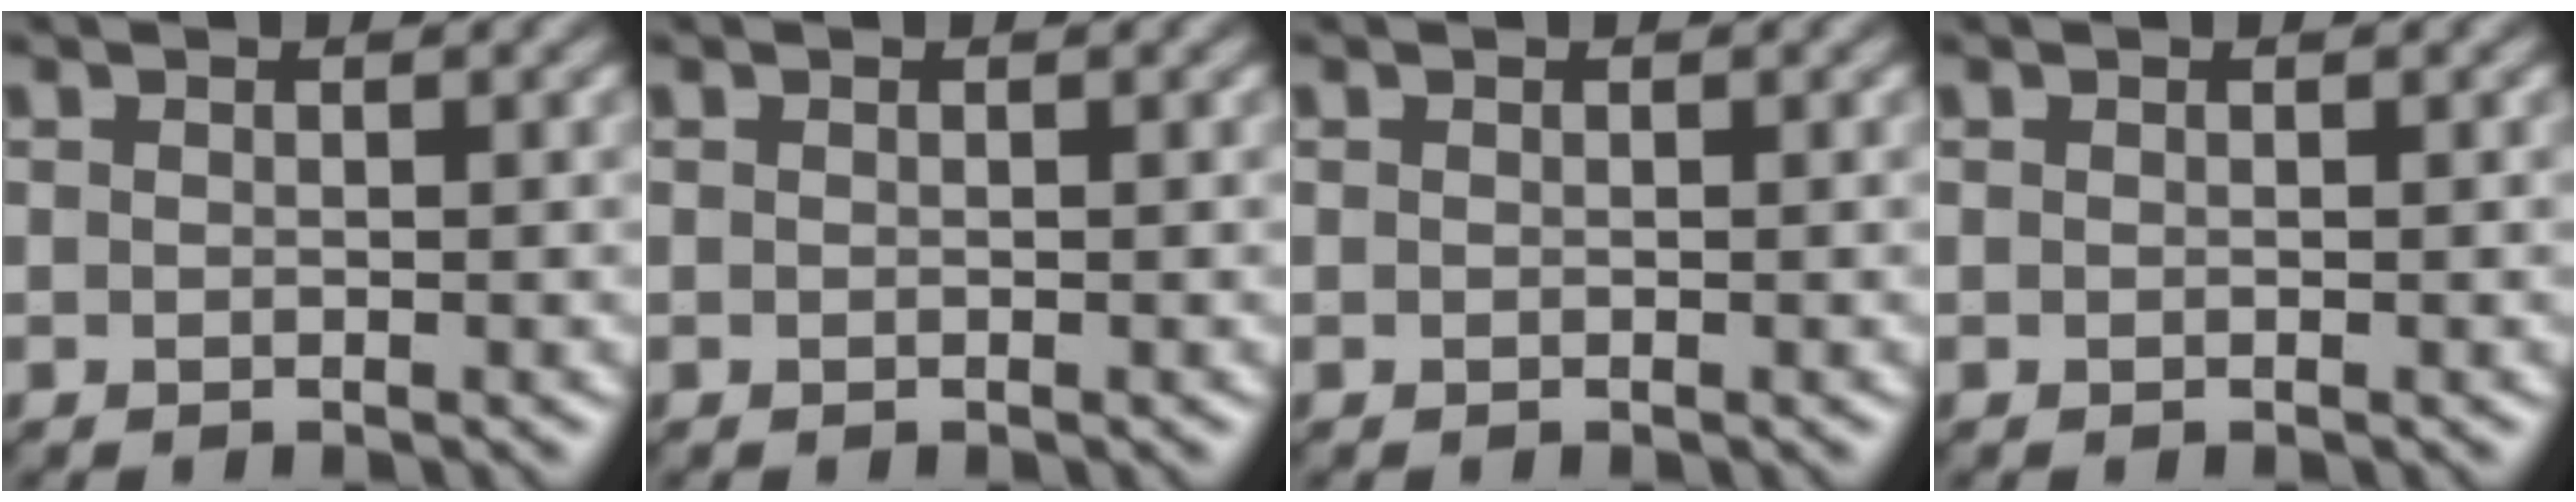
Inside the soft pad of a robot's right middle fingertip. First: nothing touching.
{"total": 0.0}
{"total": 0.0}
{"total": 0.0}